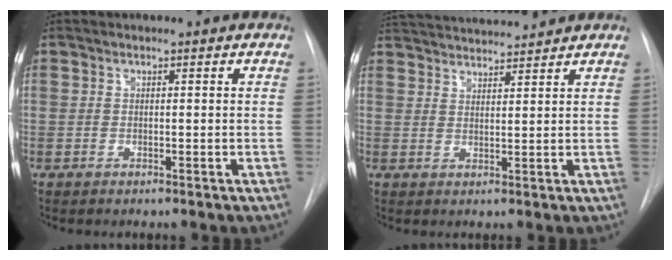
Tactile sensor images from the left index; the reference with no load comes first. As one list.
[{"total": 11.0, "force": [10.5, 0.5, 3.2], "torque": [-0.066, 0.027, 0.166]}]